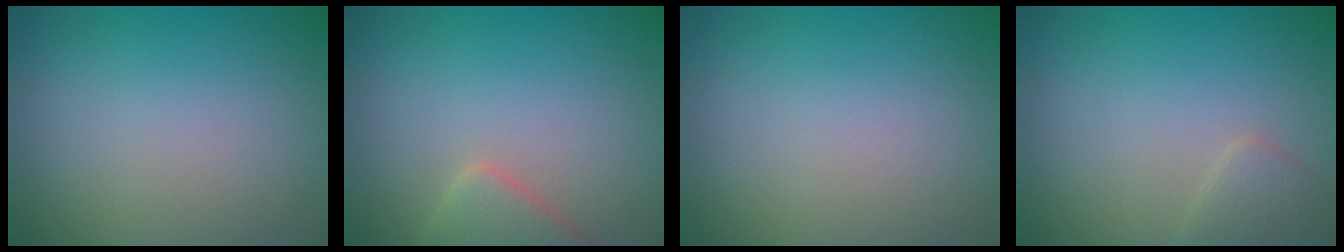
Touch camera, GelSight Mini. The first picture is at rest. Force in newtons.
{"total": 2.8, "press": 2.7, "slide": 0.1}
{"total": 0.0}
{"total": 1.6, "press": 1.6, "slide": 0.1}